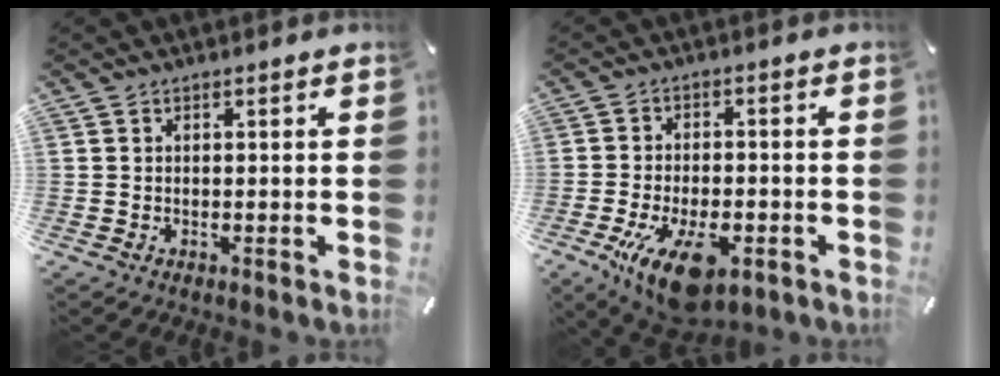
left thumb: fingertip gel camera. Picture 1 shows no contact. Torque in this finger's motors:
{"motor_torque": [-0.67, 1.41, 1.37, 0.81, 0.19]}